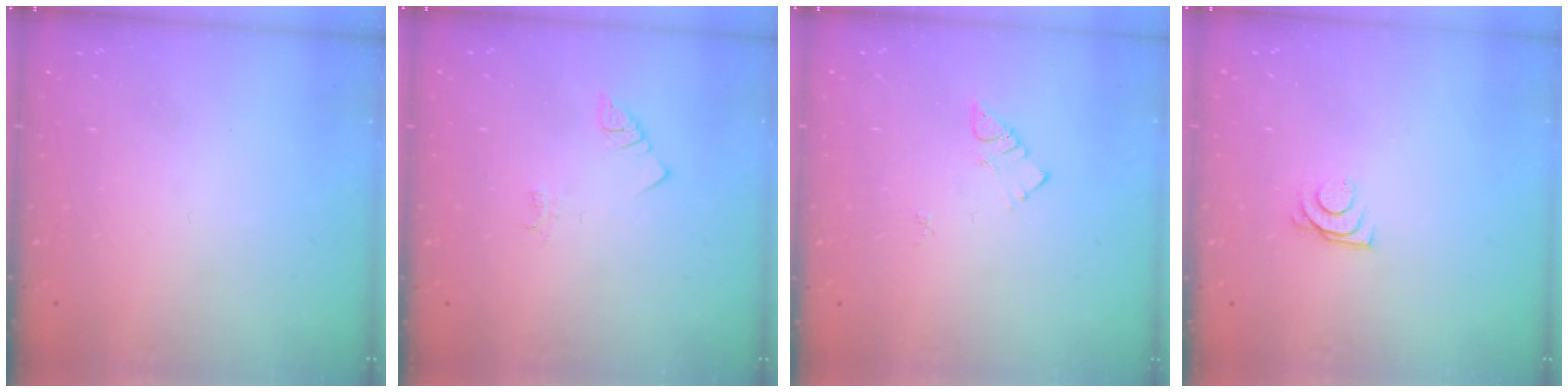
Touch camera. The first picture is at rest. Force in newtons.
{"total": 1.4, "press": 1.4, "slide": 0.3}
{"total": 4.1, "press": 4.0, "slide": 0.7}
{"total": 5.7, "press": 5.7, "slide": 0.5}